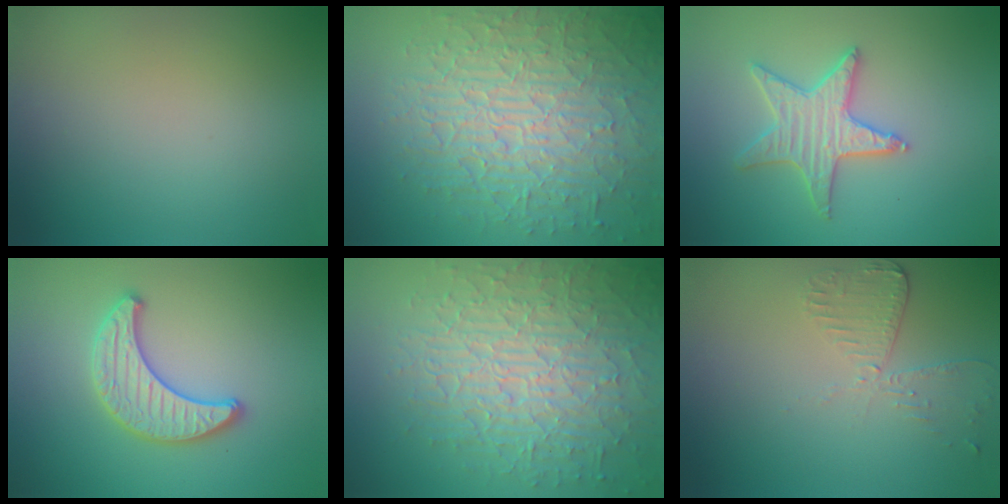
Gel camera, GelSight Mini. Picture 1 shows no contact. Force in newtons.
{"total": 8.9, "press": 6.2, "slide": 6.3}
{"total": 3.5, "press": 3.4, "slide": 0.7}
{"total": 3.4, "press": 3.4, "slide": 0.2}
{"total": 8.6, "press": 6.1, "slide": 6.1}
{"total": 2.6, "press": 2.3, "slide": 1.1}